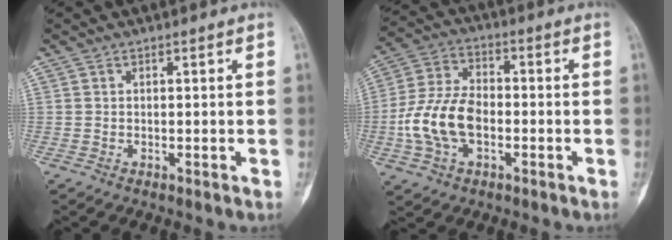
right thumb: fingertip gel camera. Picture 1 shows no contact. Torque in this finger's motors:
{"motor_torque": [1.37, 1.39, 0.34, -0.33, 0.18]}